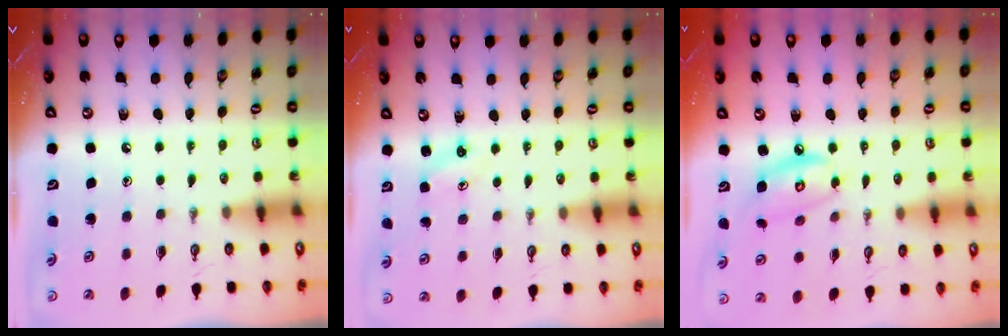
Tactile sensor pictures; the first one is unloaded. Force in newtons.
{"total": 3.1, "press": 3.1, "slide": 0.3}
{"total": 8.7, "press": 8.7, "slide": 0.6}